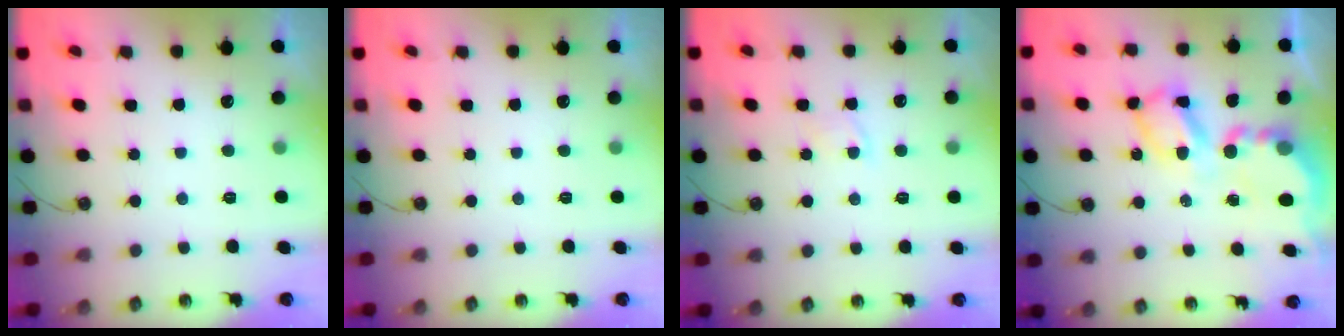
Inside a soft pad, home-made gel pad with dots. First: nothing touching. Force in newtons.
{"total": 0.0}
{"total": 3.1, "press": 3.0, "slide": 0.4}
{"total": 10.8, "press": 10.7, "slide": 0.8}